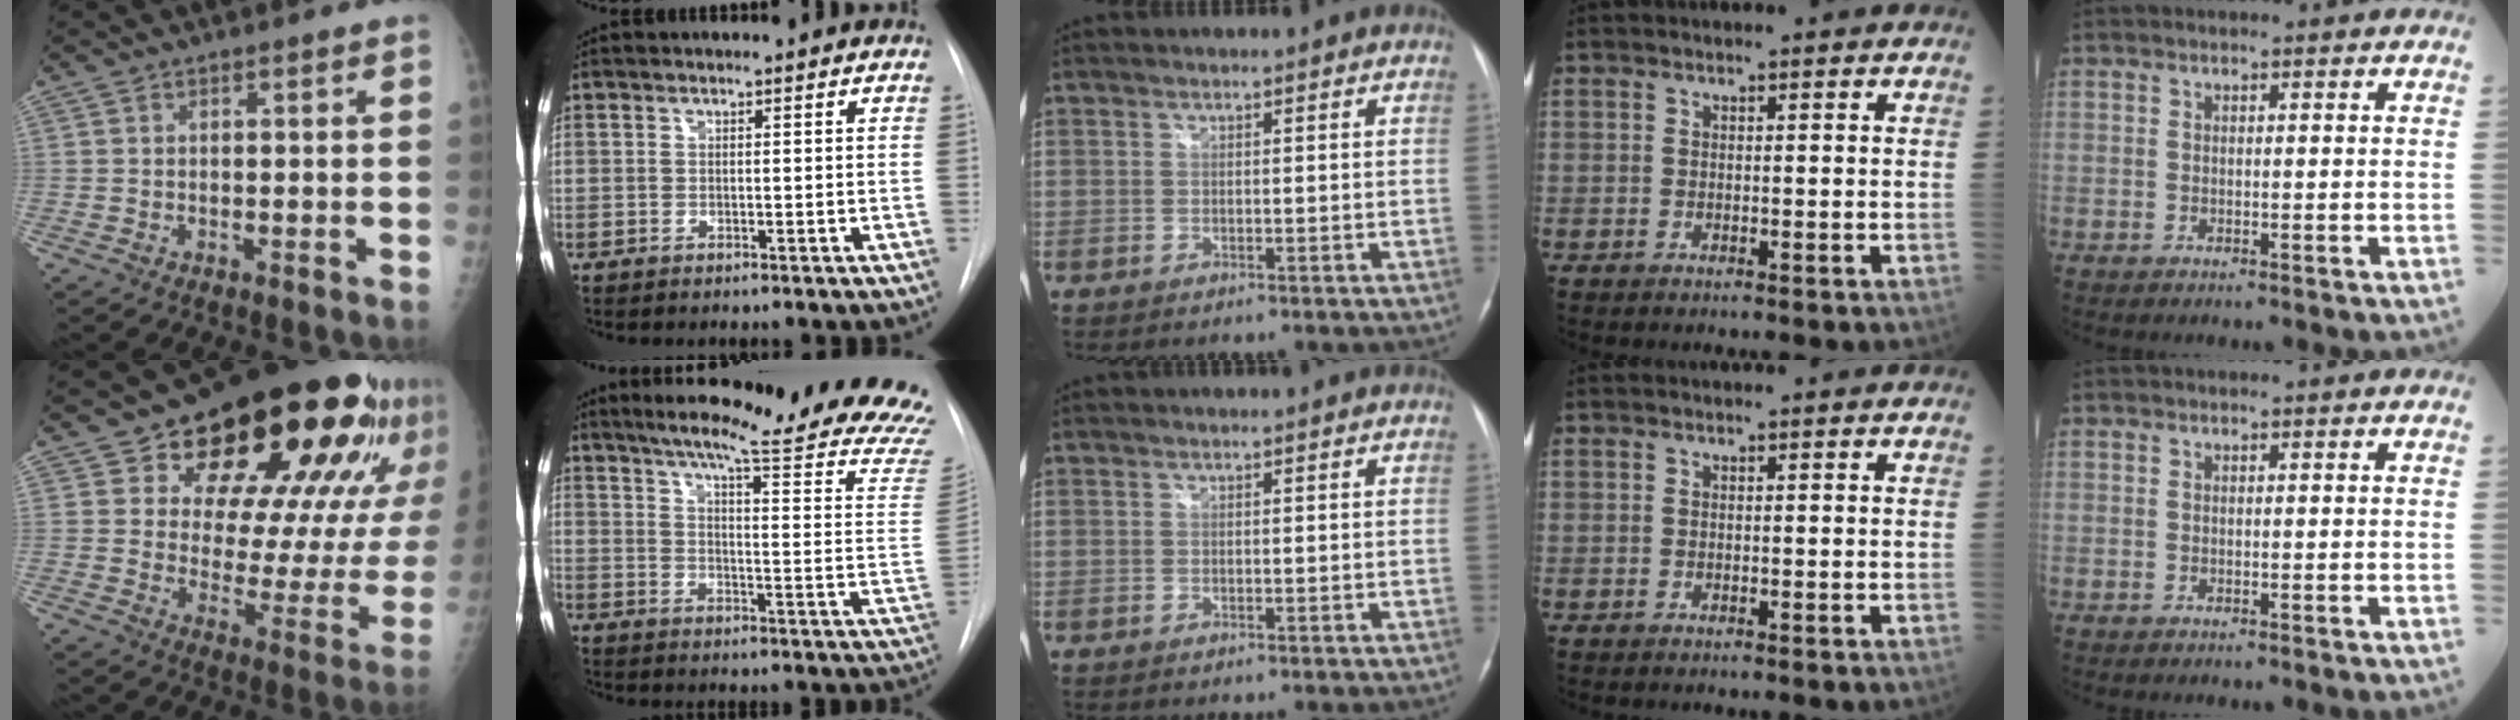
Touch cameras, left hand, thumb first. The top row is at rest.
{"thumb": {"total": 27.5, "force": [17.2, 13.1, 17.0], "torque": [-0.202, -0.064, 0.230]}, "index": {"total": 29.2, "force": [25.0, 1.4, 14.9], "torque": [-0.185, -0.100, 0.300]}}